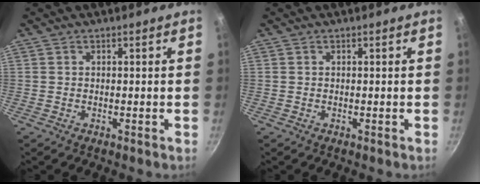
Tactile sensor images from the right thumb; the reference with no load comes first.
{"total": 0.0}